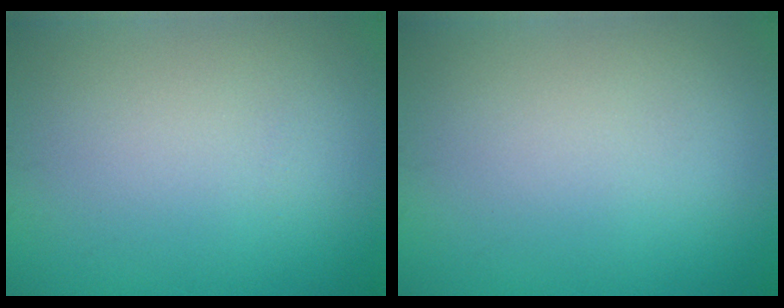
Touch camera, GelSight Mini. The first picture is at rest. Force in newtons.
{"total": 0.0}